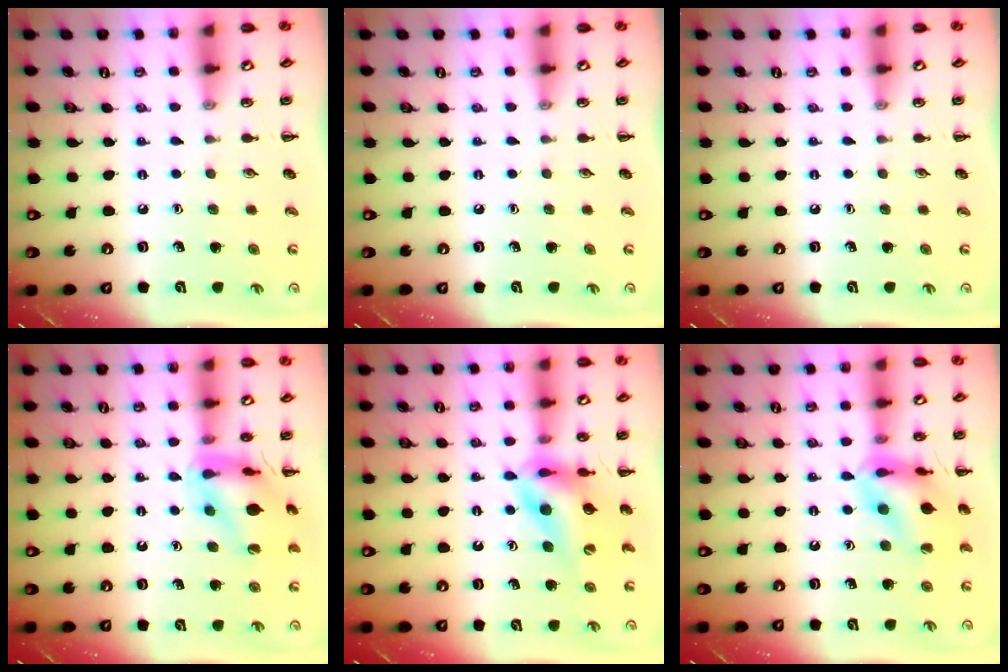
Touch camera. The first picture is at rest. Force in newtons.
{"total": 0.0}
{"total": 0.0}
{"total": 14.4, "press": 14.3, "slide": 1.0}
{"total": 11.8, "press": 11.2, "slide": 3.7}
{"total": 16.0, "press": 15.9, "slide": 2.0}